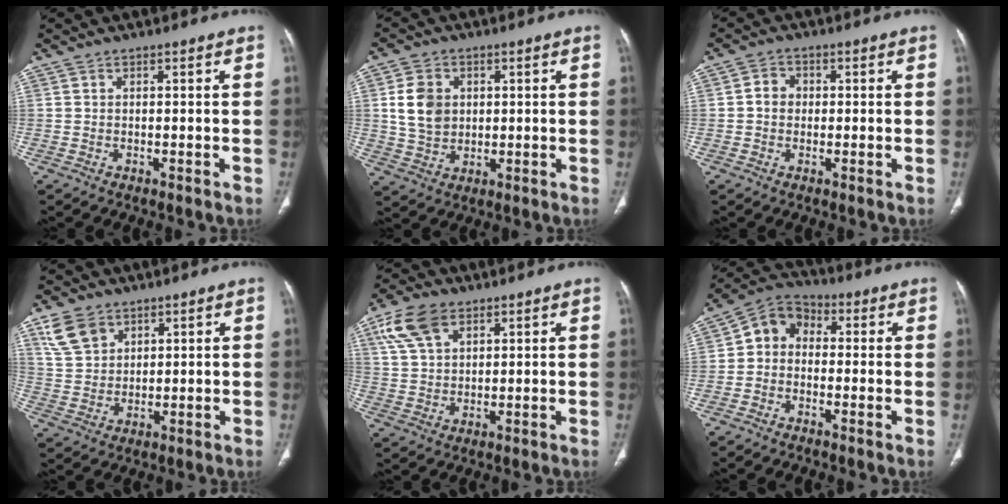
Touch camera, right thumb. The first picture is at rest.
{"total": 8.1, "force": [1.5, 6.4, 4.7], "torque": [-0.068, -0.005, 0.035]}
{"total": 3.2, "force": [0.0, 2.8, 1.5], "torque": [-0.011, 0.010, -0.007]}
{"total": 7.2, "force": [4.2, 4.9, 3.2], "torque": [-0.044, -0.014, 0.089]}
{"total": 9.0, "force": [4.7, 5.4, 5.5], "torque": [-0.099, -0.003, 0.094]}
{"total": 7.0, "force": [-0.5, 5.8, 4.0], "torque": [-0.044, 0.023, -0.034]}